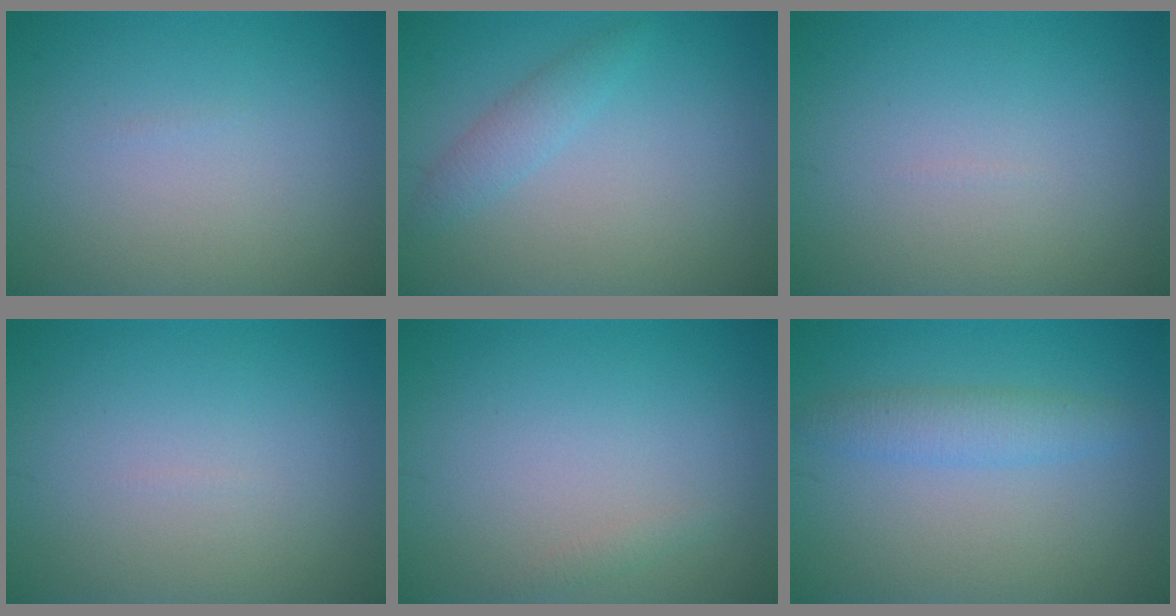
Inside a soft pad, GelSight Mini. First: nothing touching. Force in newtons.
{"total": 1.8, "press": 1.8, "slide": 0.1}
{"total": 0.0}
{"total": 0.0}
{"total": 0.6, "press": 0.6, "slide": 0.0}
{"total": 2.5, "press": 2.5, "slide": 0.2}